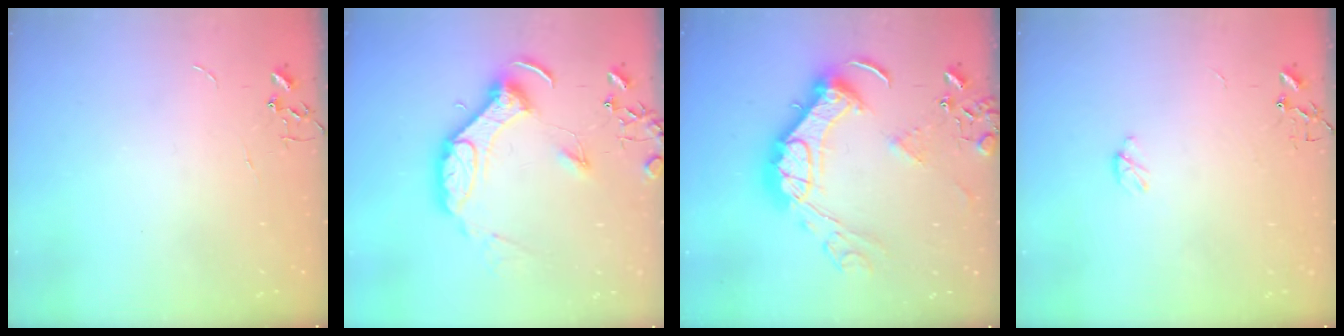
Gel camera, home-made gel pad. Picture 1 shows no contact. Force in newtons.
{"total": 14.3, "press": 14.2, "slide": 2.0}
{"total": 20.6, "press": 20.4, "slide": 2.4}
{"total": 3.3, "press": 3.3, "slide": 0.3}